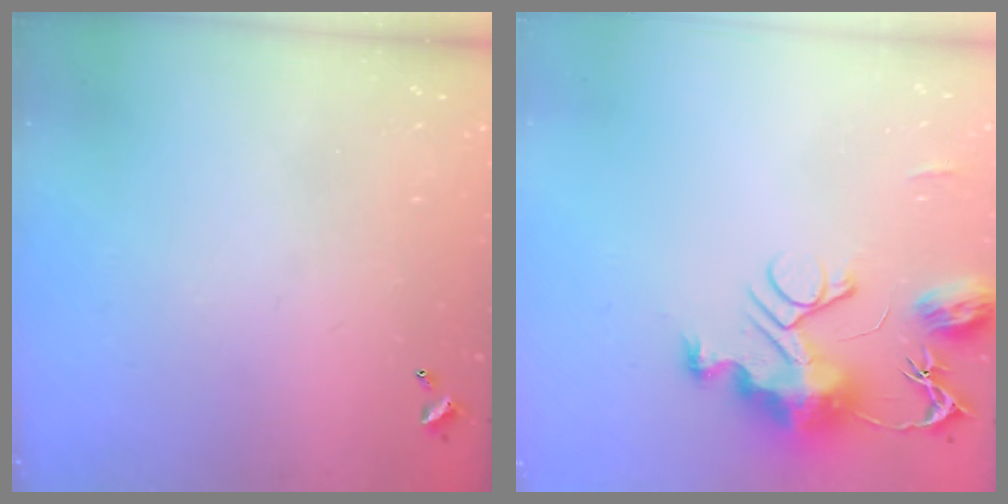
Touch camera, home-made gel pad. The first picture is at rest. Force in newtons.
{"total": 11.5, "press": 11.5, "slide": 1.2}